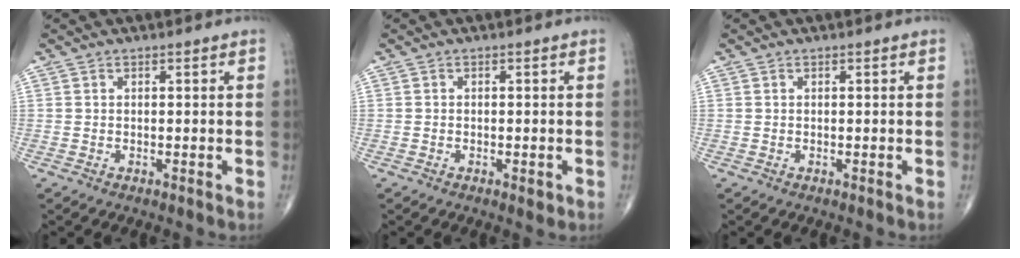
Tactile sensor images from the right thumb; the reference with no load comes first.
{"total": 1.4, "force": [-0.6, 0.6, 1.1], "torque": [-0.015, -0.002, -0.007]}
{"total": 0.0}